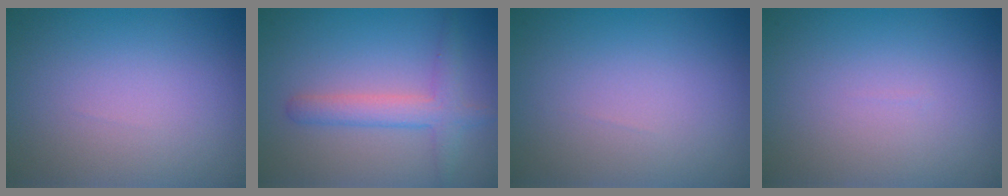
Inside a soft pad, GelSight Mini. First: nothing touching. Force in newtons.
{"total": 2.8, "press": 2.8, "slide": 0.1}
{"total": 0.0}
{"total": 0.0}